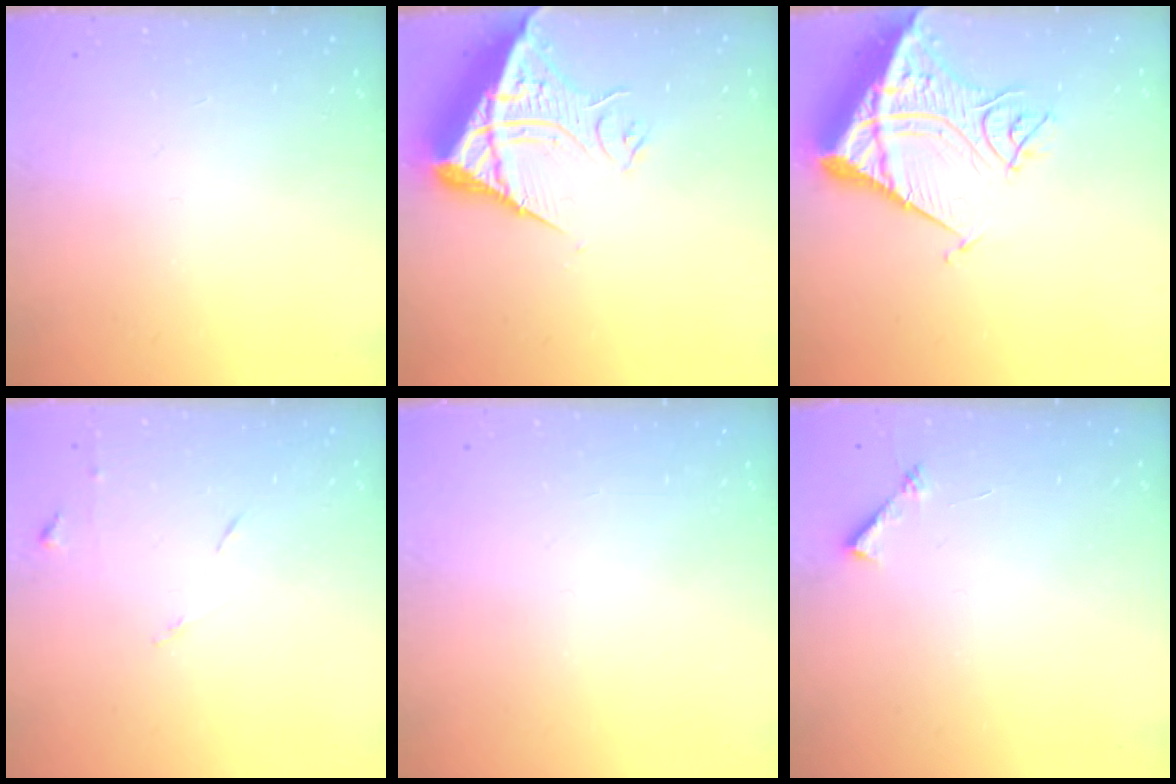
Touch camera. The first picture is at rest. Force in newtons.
{"total": 10.6, "press": 10.5, "slide": 1.1}
{"total": 16.9, "press": 16.7, "slide": 2.3}
{"total": 5.3, "press": 5.2, "slide": 0.7}
{"total": 0.0}
{"total": 5.6, "press": 5.5, "slide": 0.6}